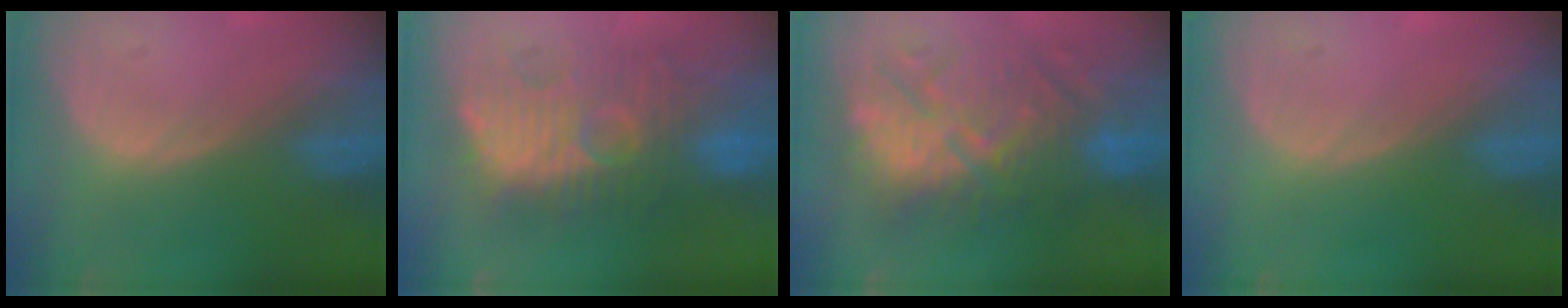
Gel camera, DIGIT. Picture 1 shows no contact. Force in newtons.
{"total": 11.2, "press": 11.0, "slide": 2.0}
{"total": 11.5, "press": 11.3, "slide": 2.5}
{"total": 0.0}